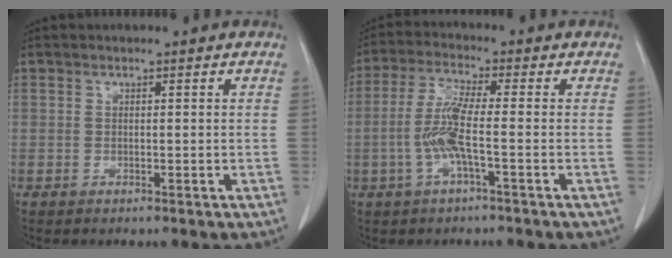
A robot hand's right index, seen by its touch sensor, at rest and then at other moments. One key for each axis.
{"total": 6.6, "fx": -1.5, "fy": 0.3, "fz": 6.5, "tx": -0.141, "ty": 0.003, "tz": -0.035}